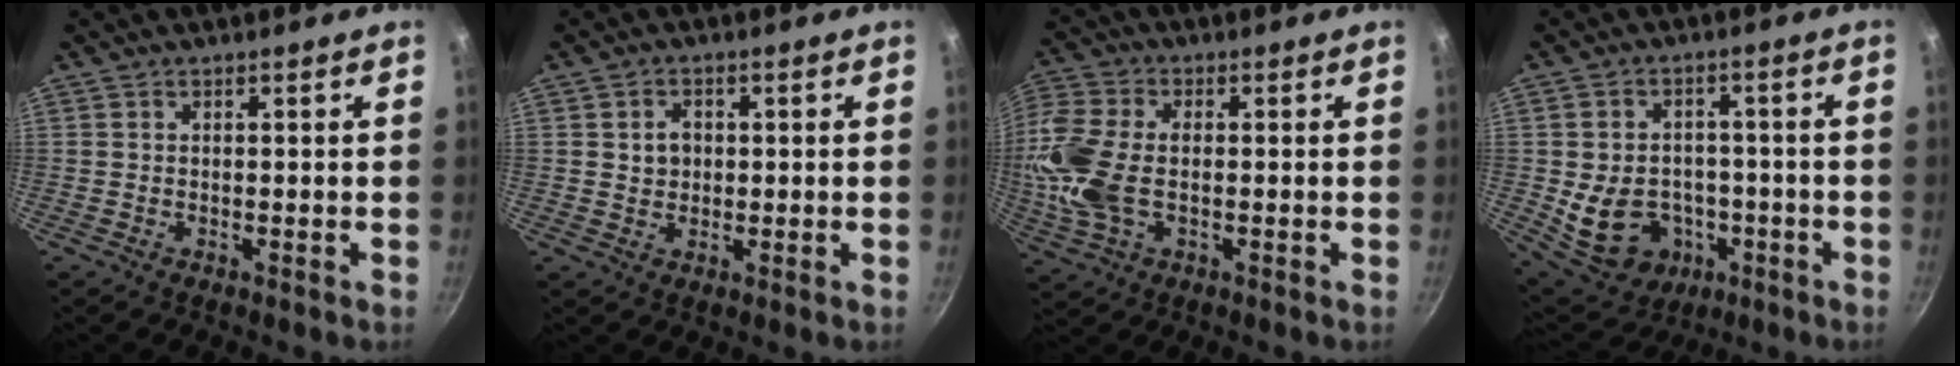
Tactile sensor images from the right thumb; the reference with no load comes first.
{"total": 3.4, "force": [0.4, 2.8, 1.8], "torque": [-0.014, 0.005, 0.005]}
{"total": 14.5, "force": [-0.9, 8.9, 11.5], "torque": [-0.248, 0.014, -0.028]}
{"total": 13.5, "force": [-3.4, 10.8, 7.5], "torque": [-0.108, 0.021, -0.031]}